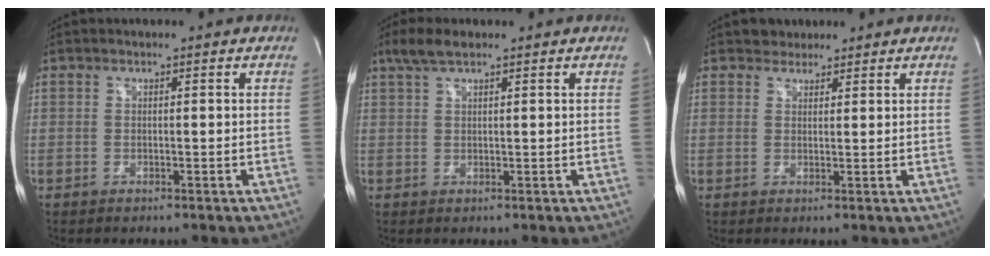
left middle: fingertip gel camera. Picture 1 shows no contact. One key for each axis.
{"total": 3.6, "fx": 2.6, "fy": 0.9, "fz": 2.3, "tx": -0.056, "ty": 0.015, "tz": 0.054}
{"total": 2.2, "fx": 1.7, "fy": 1.4, "fz": -0.2, "tx": 0.007, "ty": 0.008, "tz": 0.023}